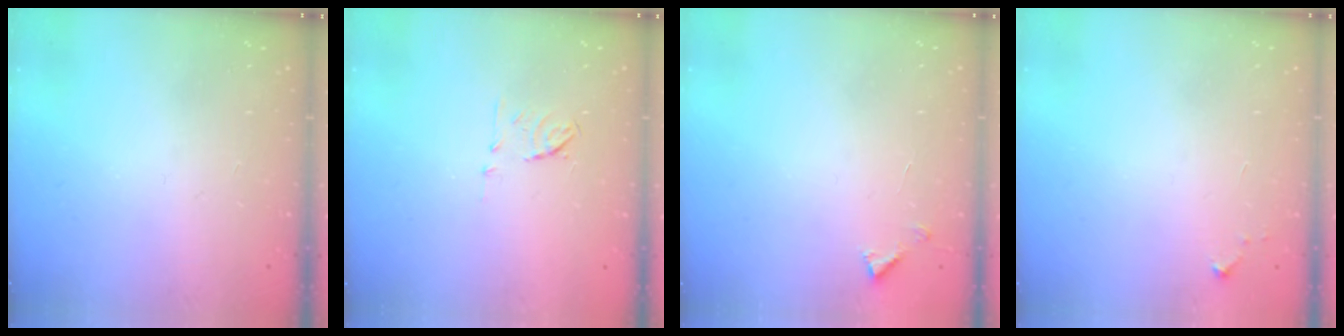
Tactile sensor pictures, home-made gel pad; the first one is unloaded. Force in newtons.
{"total": 5.8, "press": 5.7, "slide": 1.1}
{"total": 4.3, "press": 4.2, "slide": 0.3}
{"total": 2.6, "press": 2.6, "slide": 0.4}